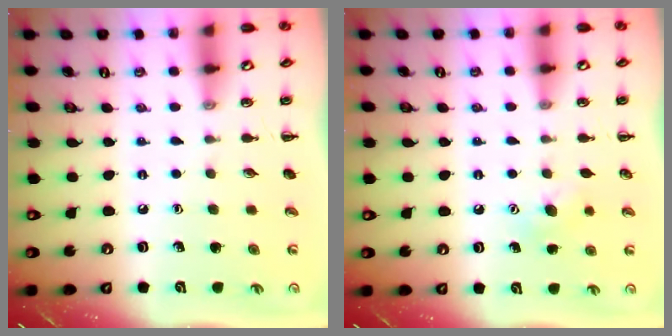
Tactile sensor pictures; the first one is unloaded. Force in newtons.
{"total": 6.3, "press": 6.0, "slide": 1.7}